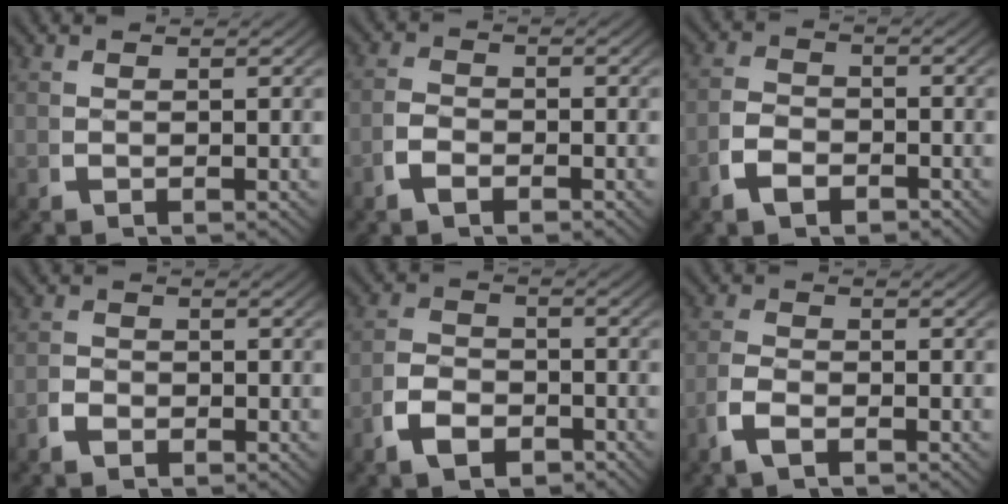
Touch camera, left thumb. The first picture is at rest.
{"total": 1.9, "force": [-1.1, 1.2, 1.1], "torque": [-0.026, -0.007, -0.021]}
{"total": 2.9, "force": [-1.7, 1.9, 1.5], "torque": [-0.031, -0.010, -0.029]}
{"total": 1.4, "force": [-1.0, 0.9, 0.5], "torque": [-0.007, -0.005, -0.022]}
{"total": 3.8, "force": [-2.1, 2.5, 2.0], "torque": [-0.040, -0.014, -0.033]}
{"total": 2.3, "force": [-1.3, 1.2, 1.5], "torque": [-0.041, -0.006, -0.025]}